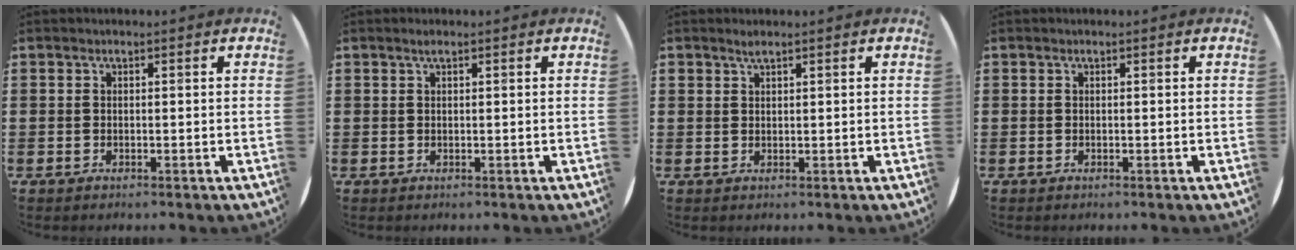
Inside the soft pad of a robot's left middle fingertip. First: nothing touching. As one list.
[{"total": 0.5, "force": [0.4, 0.1, 0.4], "torque": [-0.007, 0.001, 0.007]}, {"total": 0.9, "force": [0.9, 0.2, 0.3], "torque": [-0.006, 0.002, 0.016]}, {"total": 0.0}]